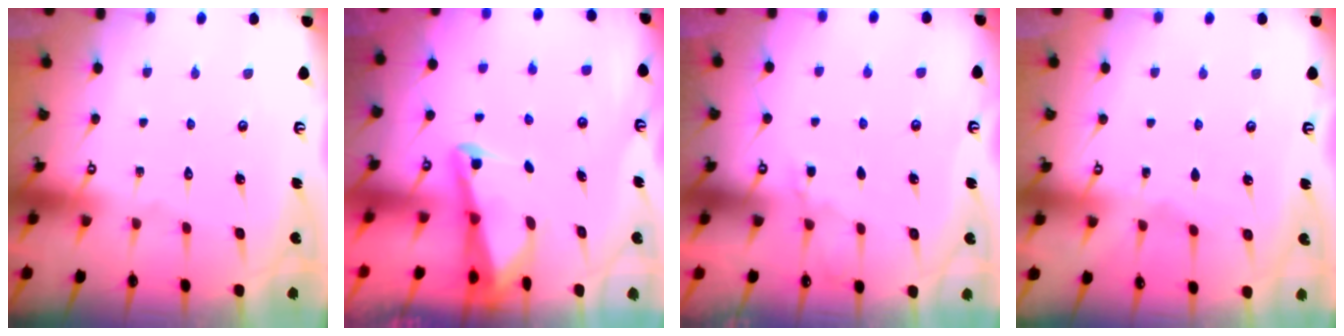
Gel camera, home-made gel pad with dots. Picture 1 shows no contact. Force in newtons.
{"total": 2.7, "press": 2.6, "slide": 0.6}
{"total": 5.2, "press": 5.1, "slide": 0.6}
{"total": 2.3, "press": 2.3, "slide": 0.3}